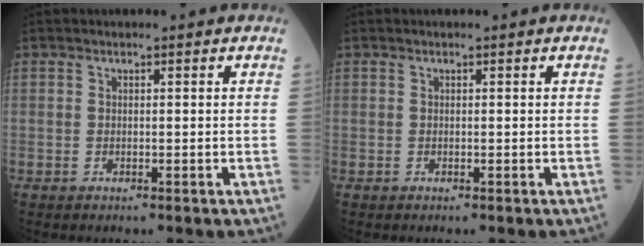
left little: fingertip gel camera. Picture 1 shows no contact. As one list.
[{"total": 0.0}]